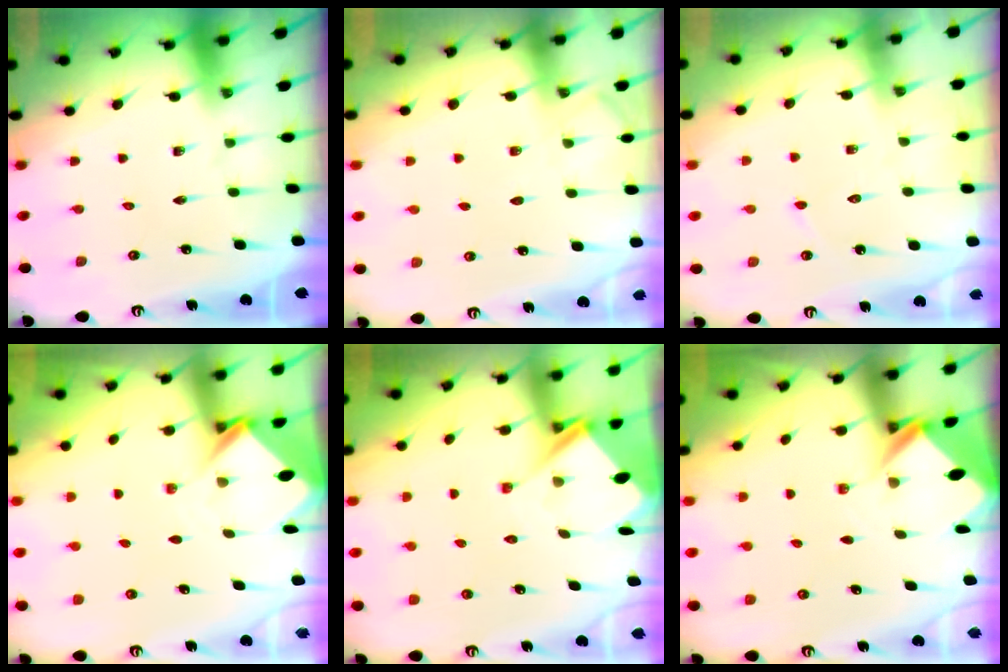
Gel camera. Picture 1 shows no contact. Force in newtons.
{"total": 5.9, "press": 5.9, "slide": 0.8}
{"total": 3.8, "press": 3.8, "slide": 0.2}
{"total": 4.0, "press": 4.0, "slide": 0.2}
{"total": 5.9, "press": 5.9, "slide": 0.4}
{"total": 2.7, "press": 2.7, "slide": 0.1}